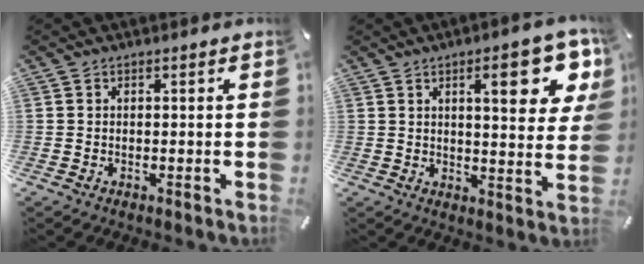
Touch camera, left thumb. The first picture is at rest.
{"total": 13.9, "force": [6.1, 4.3, 11.8], "torque": [-0.156, -0.024, 0.092]}